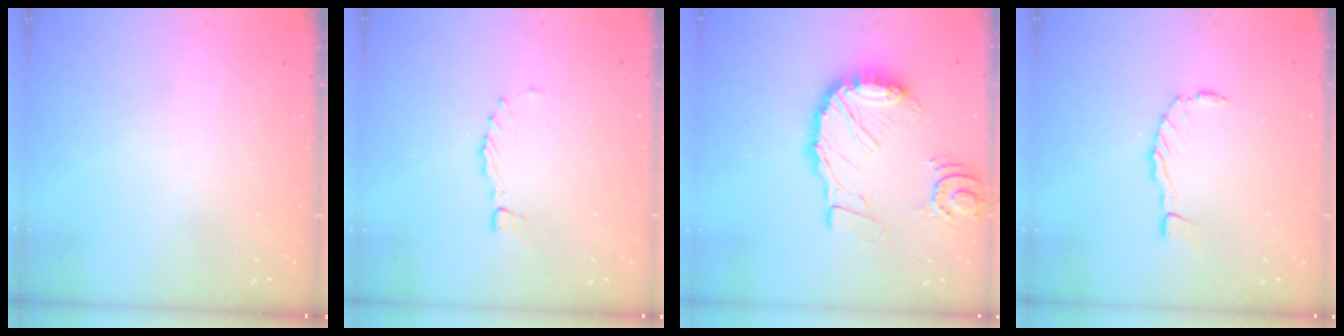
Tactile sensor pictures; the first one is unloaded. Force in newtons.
{"total": 0.0}
{"total": 17.1, "press": 17.0, "slide": 2.2}
{"total": 0.6, "press": 0.6, "slide": 0.2}